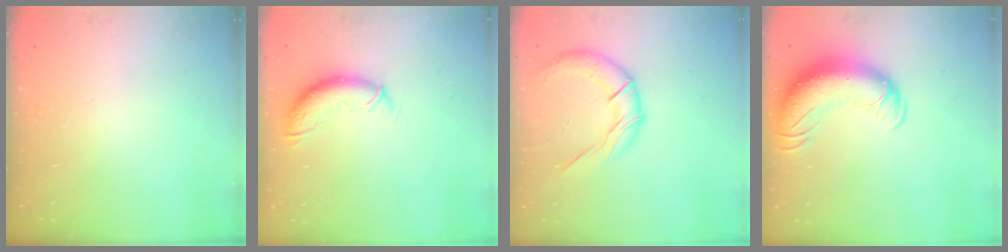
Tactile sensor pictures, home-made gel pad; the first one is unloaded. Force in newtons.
{"total": 9.7, "press": 9.7, "slide": 0.9}
{"total": 13.4, "press": 13.4, "slide": 1.3}
{"total": 15.0, "press": 14.6, "slide": 3.4}